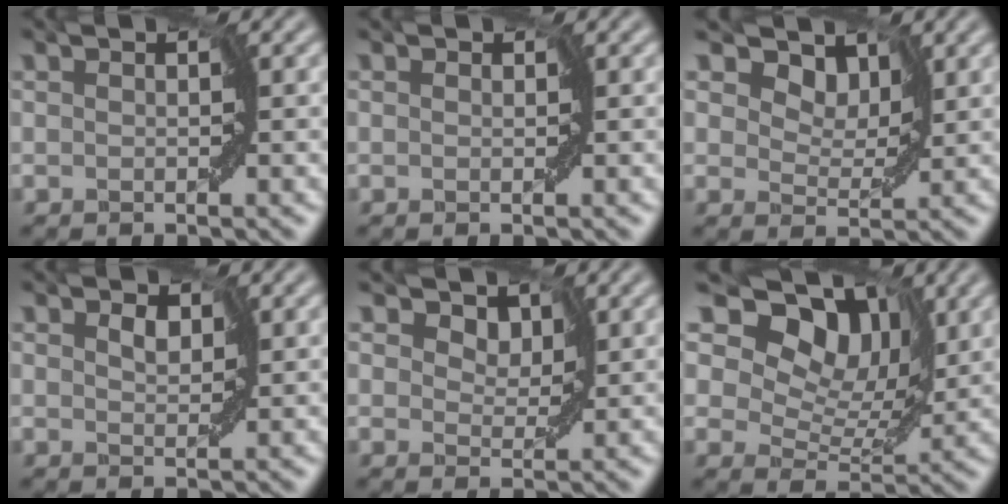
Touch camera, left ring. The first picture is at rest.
{"total": 0.0}
{"total": 6.6, "force": [4.0, 4.2, 3.3], "torque": [-0.049, 0.011, 0.039]}
{"total": 1.3, "force": [0.9, 0.8, 0.6], "torque": [-0.008, -0.001, 0.014]}
{"total": 3.8, "force": [2.3, 2.4, 1.9], "torque": [-0.026, 0.010, 0.010]}
{"total": 12.2, "force": [6.7, 7.6, 6.8], "torque": [-0.096, 0.023, 0.090]}